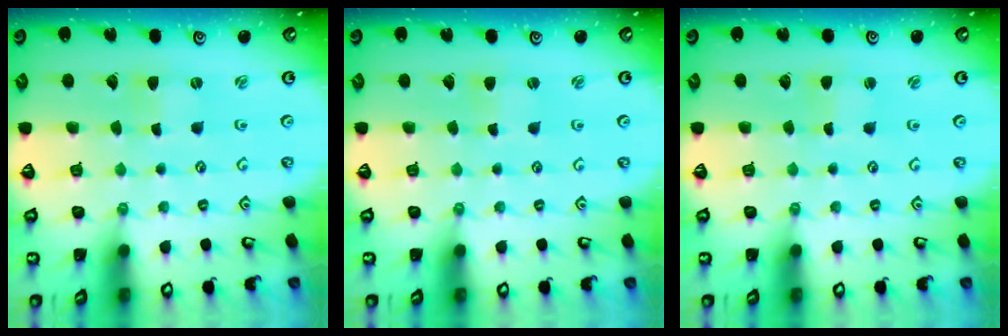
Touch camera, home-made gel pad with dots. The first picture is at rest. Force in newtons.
{"total": 1.9, "press": 1.9, "slide": 0.4}
{"total": 1.1, "press": 1.1, "slide": 0.2}